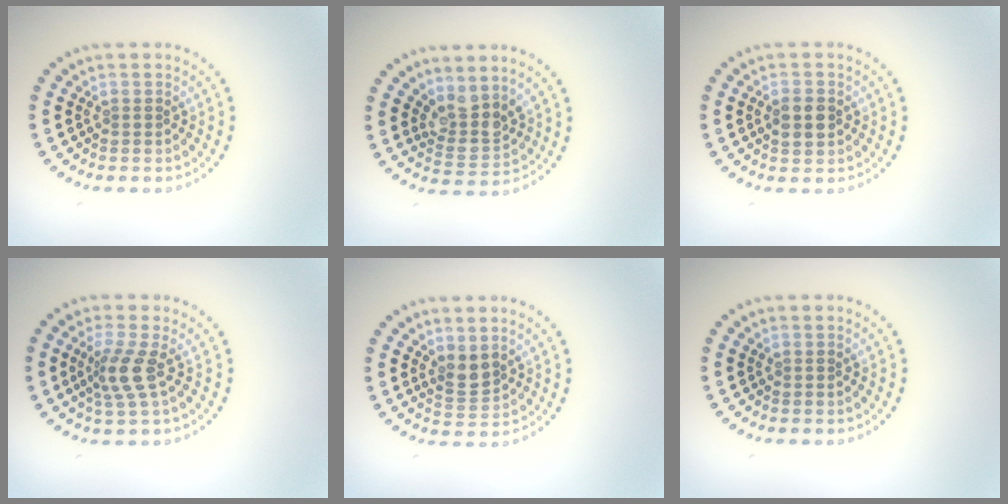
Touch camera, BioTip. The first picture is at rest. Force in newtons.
{"total": 3.1, "press": 2.3, "slide": 2.1}
{"total": 2.9, "press": 2.9, "slide": 0.0}
{"total": 2.8, "press": 2.0, "slide": 2.0}
{"total": 2.0, "press": 1.7, "slide": 1.2}
{"total": 0.0}